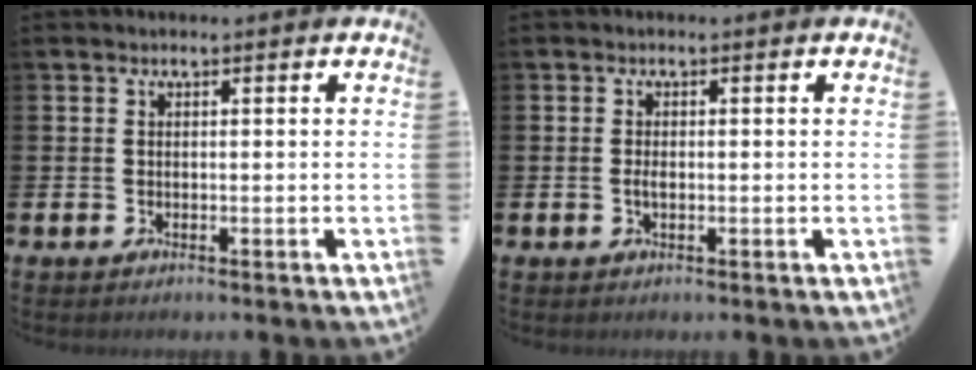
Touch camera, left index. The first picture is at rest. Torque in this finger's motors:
{"motor_torque": [0.29, 0.02, 0.01, 0.00]}